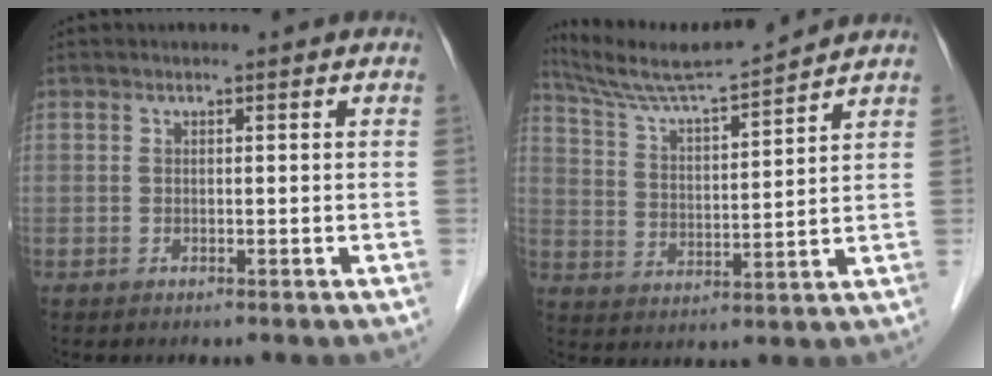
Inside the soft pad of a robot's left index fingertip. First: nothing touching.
{"total": 11.6, "force": [10.9, -1.3, 3.8], "torque": [-0.080, 0.006, 0.193]}